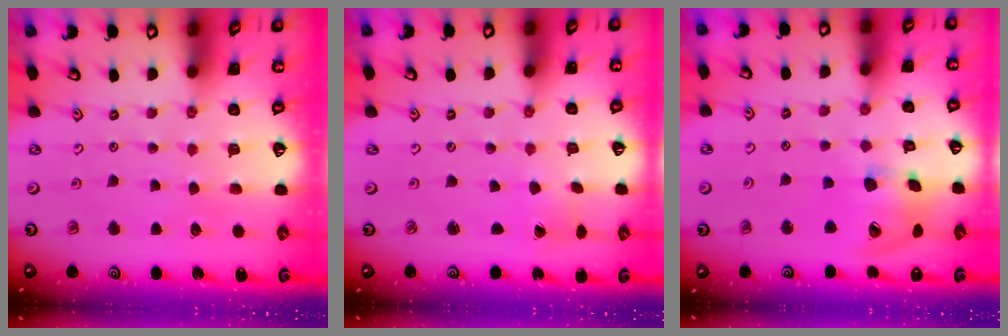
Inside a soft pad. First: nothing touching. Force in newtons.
{"total": 1.0, "press": 1.0, "slide": 0.1}
{"total": 17.3, "press": 17.2, "slide": 2.6}